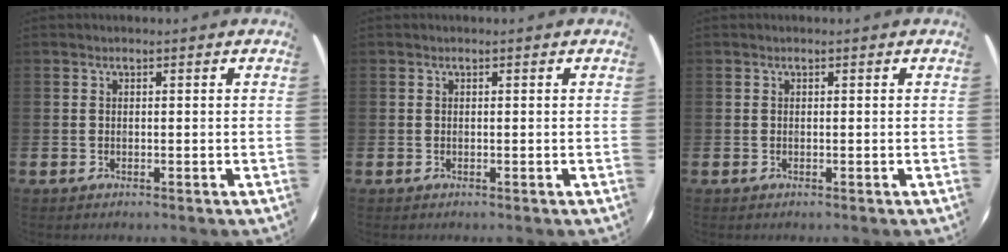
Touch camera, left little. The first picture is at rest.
{"total": 0.0}
{"total": 0.0}